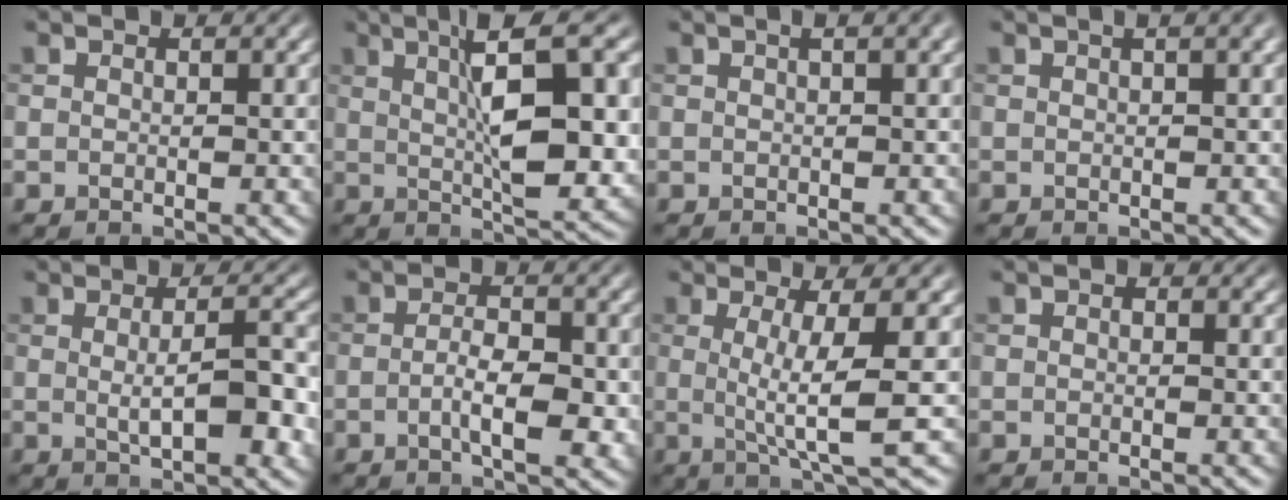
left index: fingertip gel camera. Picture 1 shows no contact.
{"total": 10.4, "force": [2.3, 2.9, 9.8], "torque": [-0.142, 0.004, 0.041]}
{"total": 2.6, "force": [1.1, 0.9, 2.1], "torque": [-0.019, 0.009, 0.009]}
{"total": 3.0, "force": [1.3, 1.2, 2.5], "torque": [-0.015, 0.011, 0.006]}
{"total": 4.8, "force": [0.0, 1.1, 4.6], "torque": [-0.074, -0.003, 0.001]}
{"total": 3.6, "force": [-0.8, 1.3, 3.3], "torque": [-0.061, -0.004, -0.013]}
{"total": 5.7, "force": [0.1, 0.8, 5.6], "torque": [-0.092, -0.005, 0.004]}
{"total": 0.6, "force": [0.2, 0.4, 0.3], "torque": [-0.001, -0.003, -0.002]}